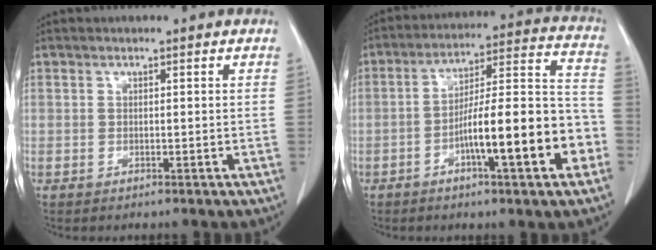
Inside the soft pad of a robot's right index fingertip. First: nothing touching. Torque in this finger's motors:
{"motor_torque": [1.37, -0.77, 0.92, 0.15]}